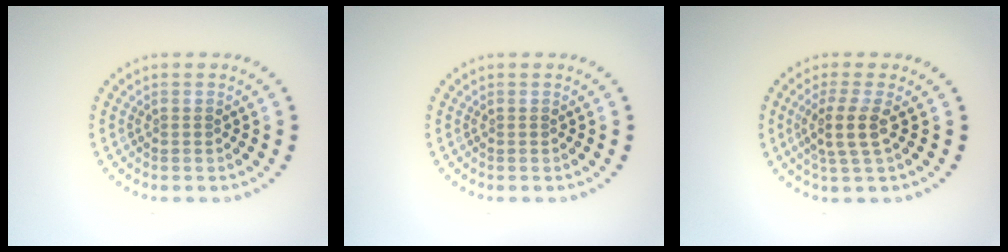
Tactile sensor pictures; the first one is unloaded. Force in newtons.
{"total": 0.0}
{"total": 2.7, "press": 2.3, "slide": 1.5}